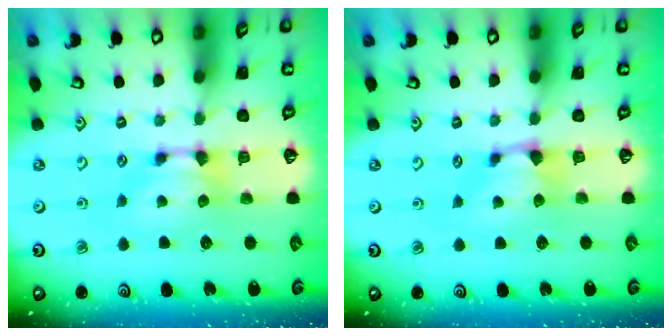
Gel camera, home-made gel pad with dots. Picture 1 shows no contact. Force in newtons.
{"total": 0.8, "press": 0.2, "slide": 0.8}